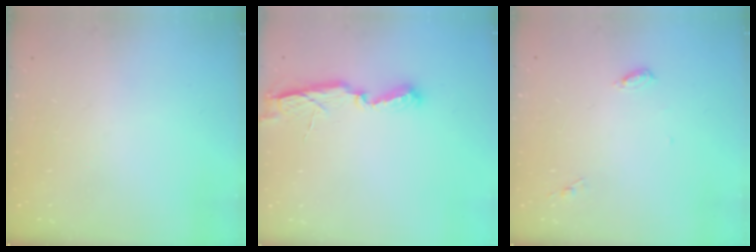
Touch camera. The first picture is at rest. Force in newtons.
{"total": 6.7, "press": 6.7, "slide": 0.8}
{"total": 4.6, "press": 4.6, "slide": 0.4}